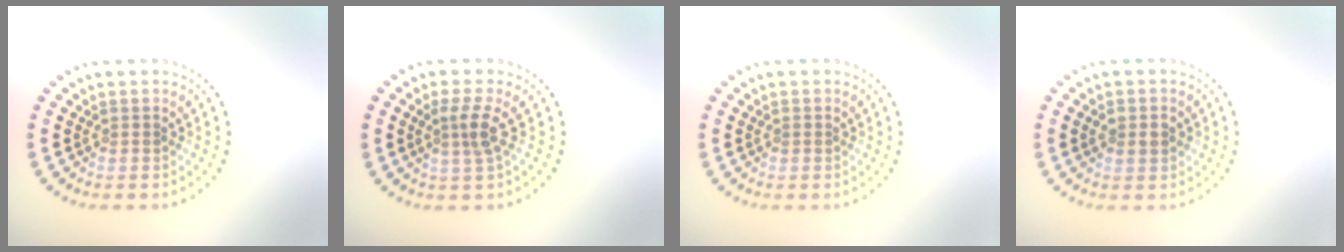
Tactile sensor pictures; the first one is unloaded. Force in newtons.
{"total": 2.2, "press": 1.8, "slide": 1.4}
{"total": 0.0}
{"total": 1.5, "press": 1.4, "slide": 0.5}